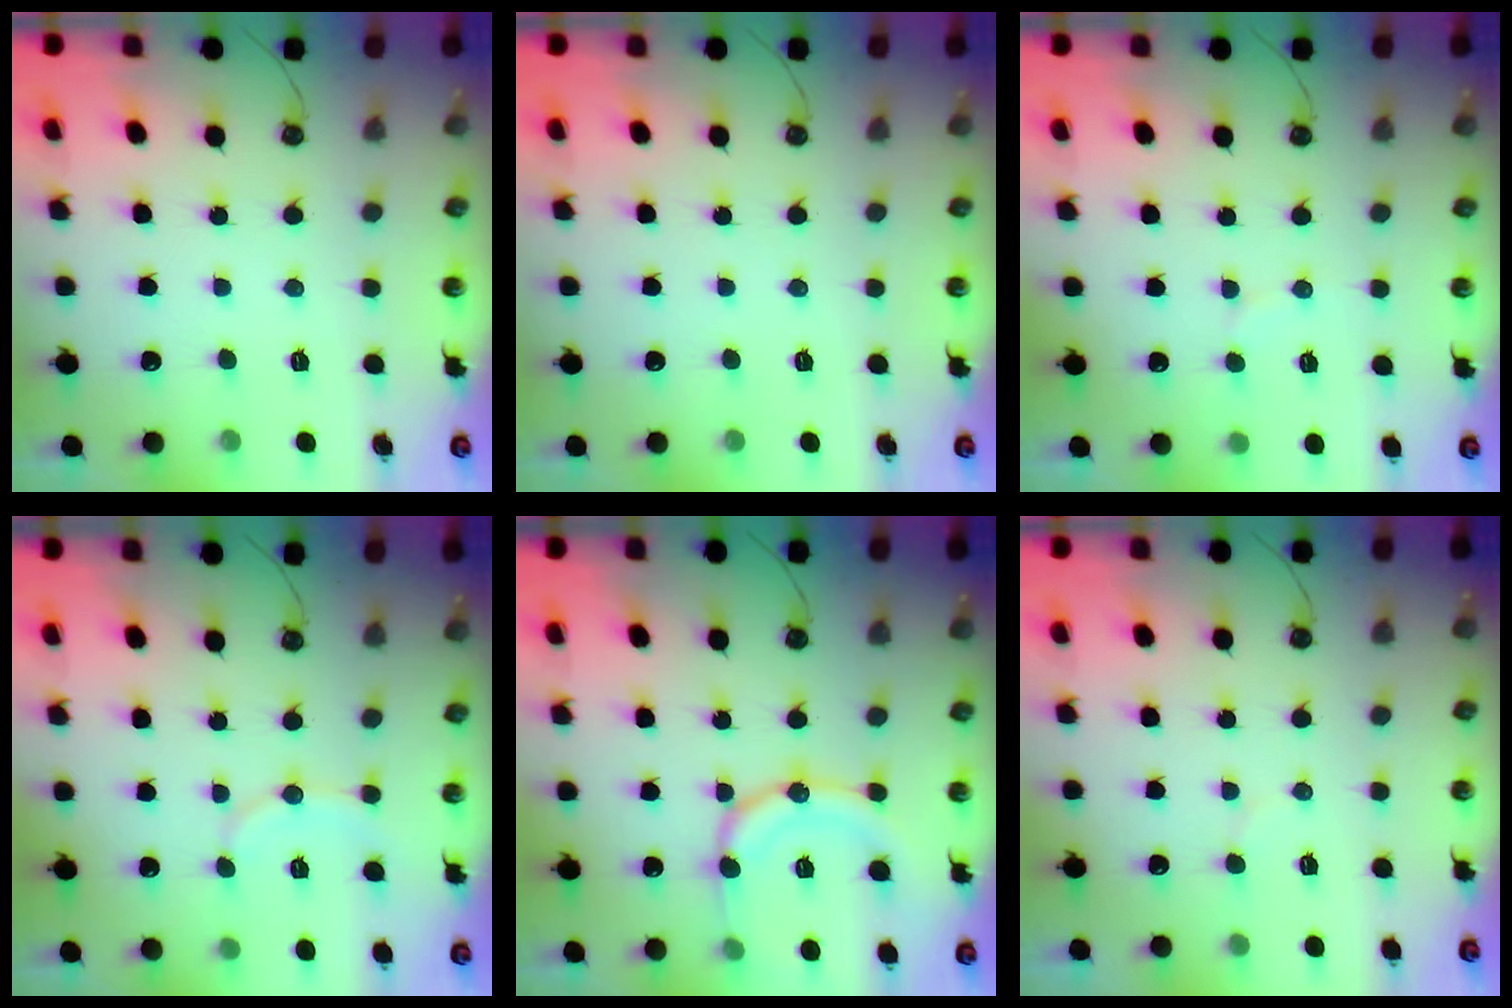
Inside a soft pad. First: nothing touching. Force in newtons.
{"total": 0.0}
{"total": 4.8, "press": 4.7, "slide": 0.7}
{"total": 6.4, "press": 6.2, "slide": 1.5}
{"total": 15.7, "press": 15.3, "slide": 3.3}
{"total": 4.4, "press": 4.2, "slide": 1.2}